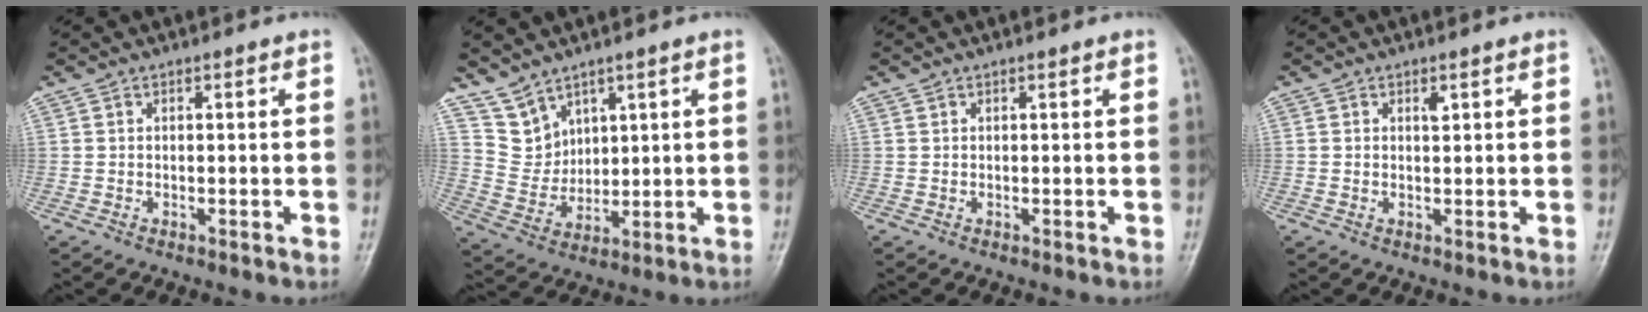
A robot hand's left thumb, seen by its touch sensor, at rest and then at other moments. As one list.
[{"total": 6.0, "force": [4.8, 3.6, 0.6], "torque": [0.012, -0.037, 0.114]}, {"total": 0.0}, {"total": 1.1, "force": [0.5, 0.4, 0.8], "torque": [-0.009, -0.002, 0.009]}]